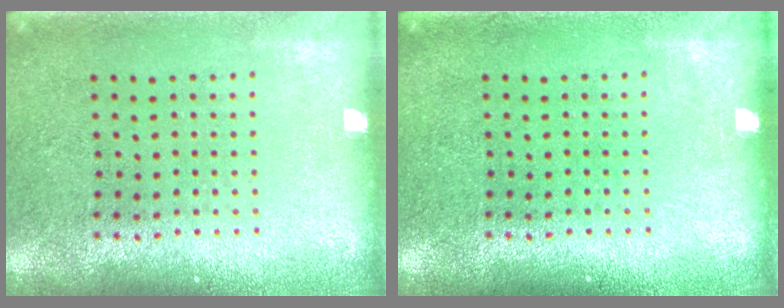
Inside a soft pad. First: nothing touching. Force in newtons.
{"total": 0.0}